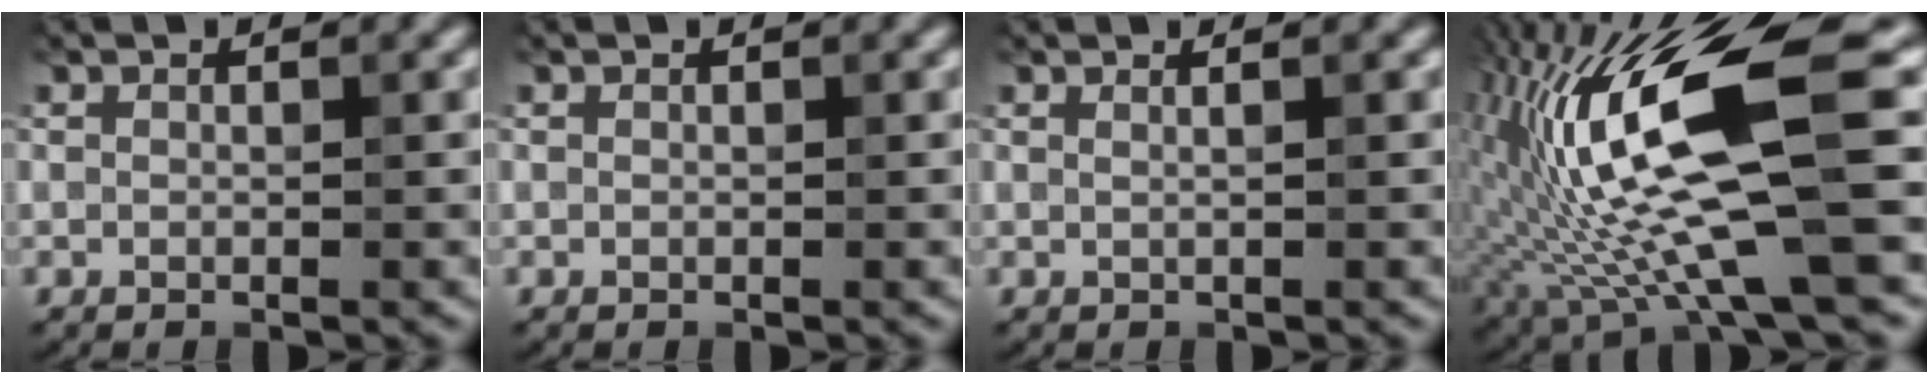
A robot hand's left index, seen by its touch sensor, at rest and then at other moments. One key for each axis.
{"total": 0.0}
{"total": 2.0, "fx": 0.9, "fy": 1.1, "fz": 1.4, "tx": 0.002, "ty": 0.011, "tz": -0.016}
{"total": 14.8, "fx": -0.7, "fy": 3.7, "fz": 14.3, "tx": -0.271, "ty": 0.010, "tz": -0.005}